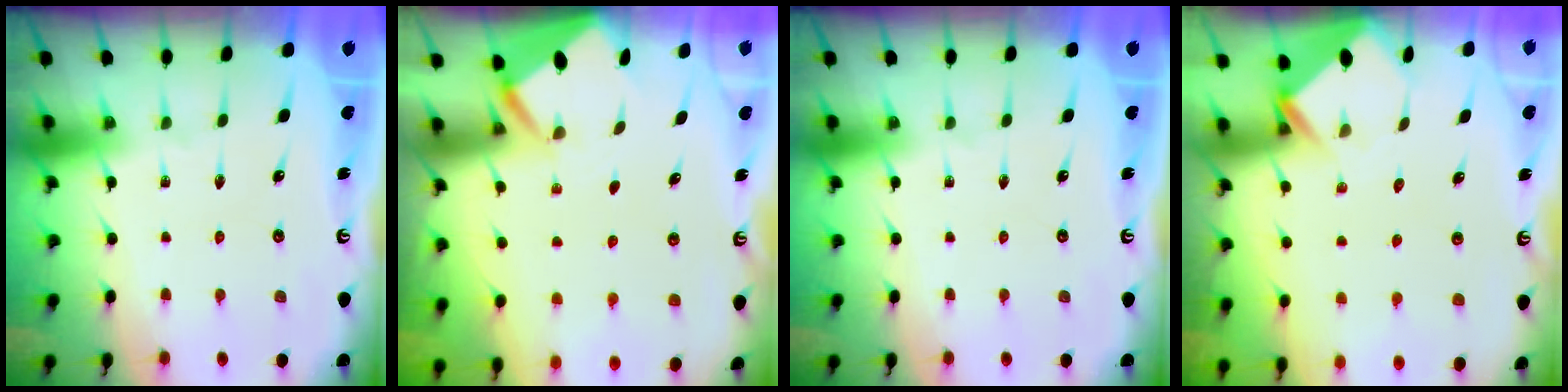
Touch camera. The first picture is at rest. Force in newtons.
{"total": 2.5, "press": 2.5, "slide": 0.3}
{"total": 0.0}
{"total": 3.7, "press": 3.7, "slide": 0.3}